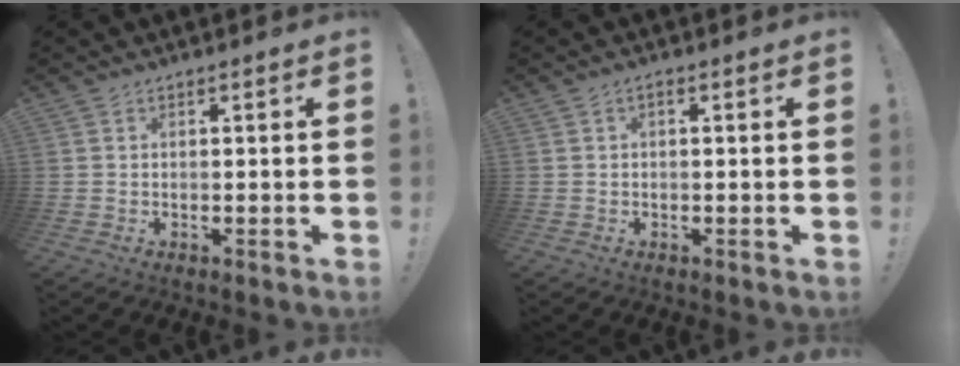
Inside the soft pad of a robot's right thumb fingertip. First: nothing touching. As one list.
[{"total": 0.9, "force": [-0.5, 0.1, 0.8], "torque": [-0.021, 0.006, -0.009]}]